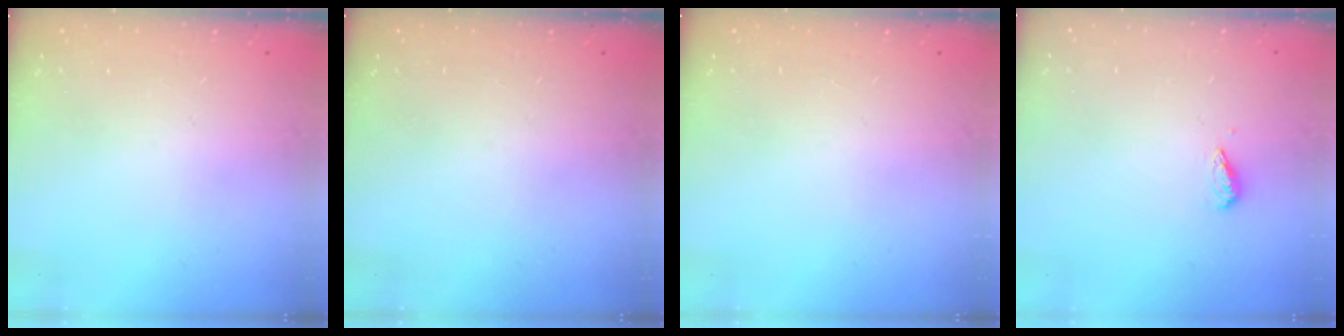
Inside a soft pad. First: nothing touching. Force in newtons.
{"total": 0.0}
{"total": 0.0}
{"total": 3.0, "press": 2.9, "slide": 0.6}